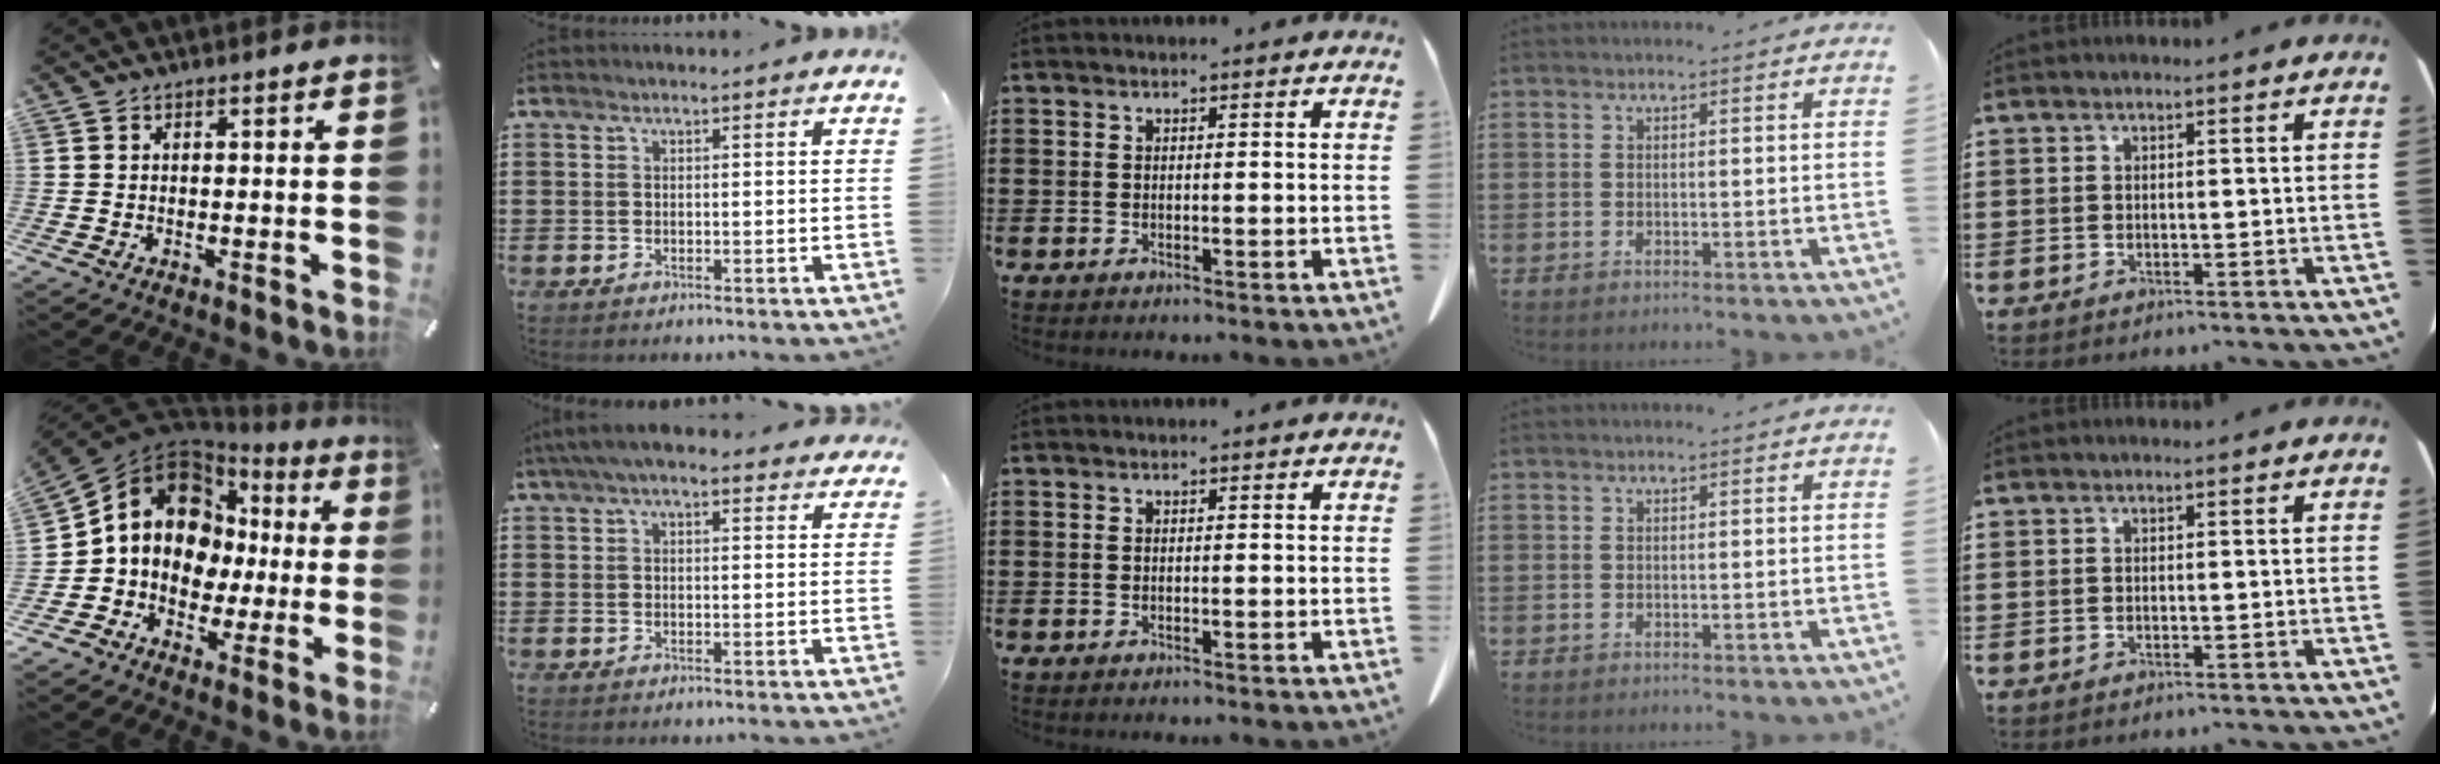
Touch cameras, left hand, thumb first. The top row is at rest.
{"thumb": {"total": 15.0, "force": [2.7, 12.5, 7.7], "torque": [-0.153, -0.021, 0.051]}, "index": {"total": 4.9, "force": [3.8, 1.3, 2.7], "torque": [-0.063, 0.002, 0.070]}}